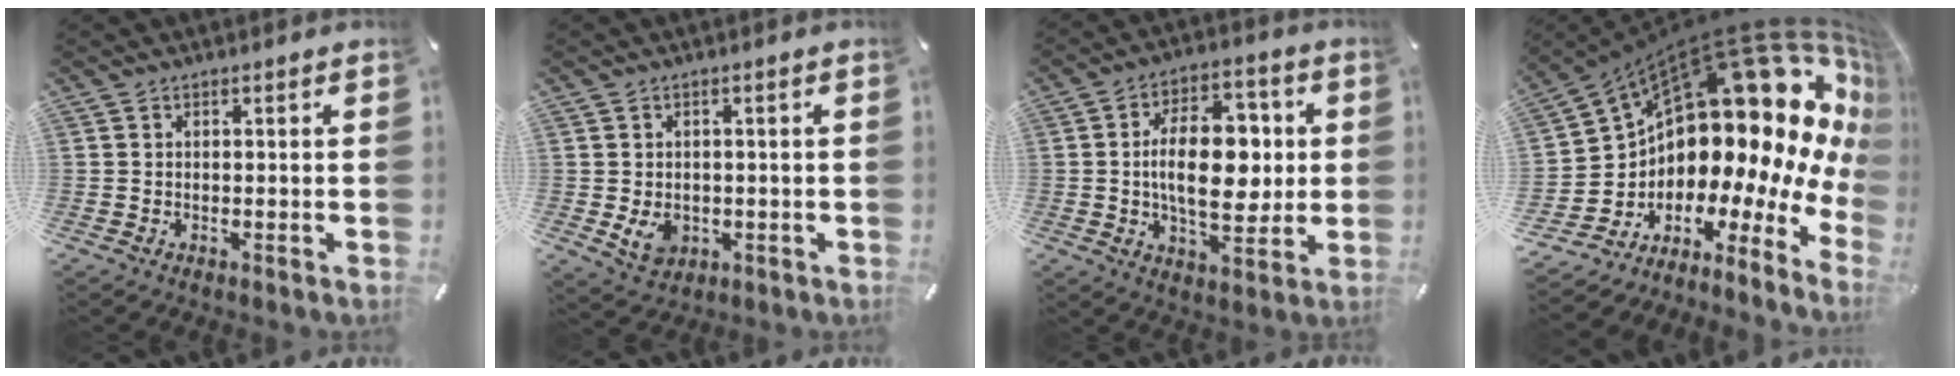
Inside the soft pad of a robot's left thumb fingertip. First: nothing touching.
{"total": 5.1, "force": [-0.7, 4.1, 2.9], "torque": [-0.052, -0.006, -0.015]}
{"total": 17.1, "force": [0.8, 9.8, 14.0], "torque": [-0.226, 0.002, 0.010]}
{"total": 23.3, "force": [10.0, 12.7, 16.8], "torque": [-0.218, -0.146, 0.200]}